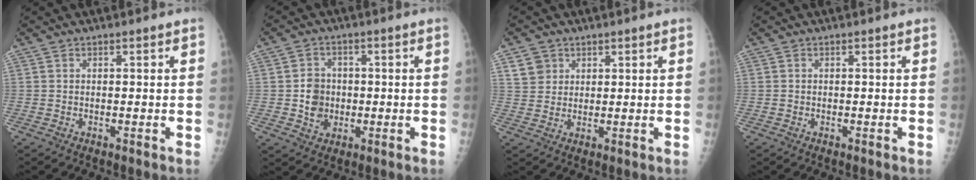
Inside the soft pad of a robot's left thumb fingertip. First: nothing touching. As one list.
[{"total": 6.2, "force": [-0.6, 5.5, 2.8], "torque": [-0.022, 0.006, -0.011]}, {"total": 4.2, "force": [2.0, 3.6, 0.8], "torque": [0.006, -0.009, 0.039]}, {"total": 0.6, "force": [-0.1, 0.5, 0.2], "torque": [-0.002, 0.002, -0.002]}]